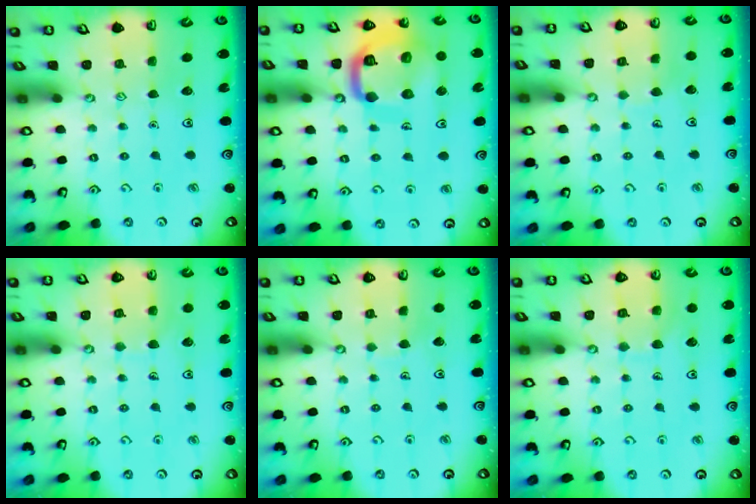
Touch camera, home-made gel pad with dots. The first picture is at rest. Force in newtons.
{"total": 18.2, "press": 18.1, "slide": 2.0}
{"total": 3.6, "press": 3.6, "slide": 0.2}
{"total": 4.9, "press": 4.9, "slide": 0.4}
{"total": 2.2, "press": 2.2, "slide": 0.1}
{"total": 7.4, "press": 7.3, "slide": 0.5}